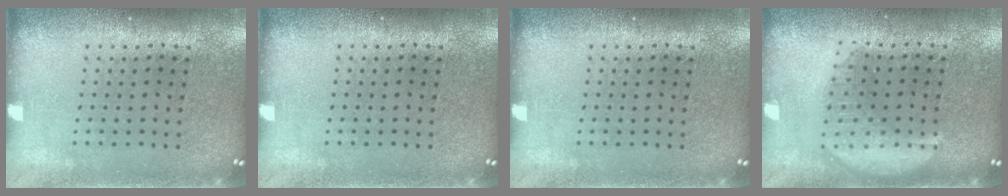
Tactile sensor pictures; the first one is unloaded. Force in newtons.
{"total": 0.0}
{"total": 0.0}
{"total": 2.8, "press": 2.8, "slide": 0.3}